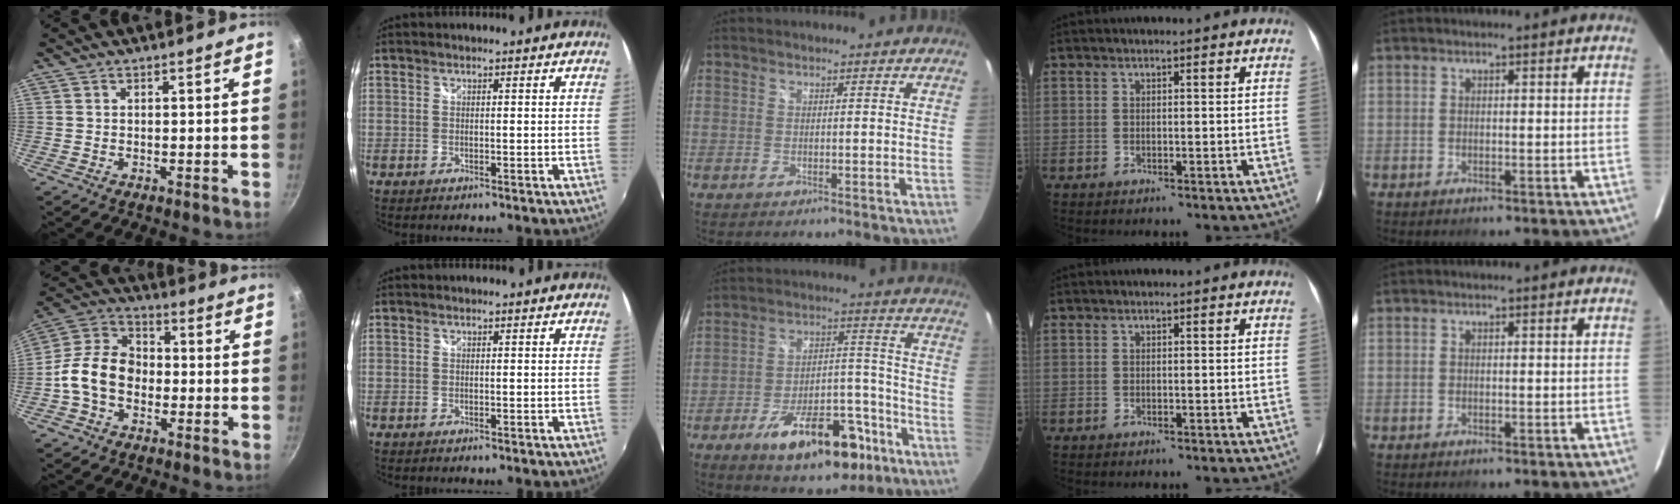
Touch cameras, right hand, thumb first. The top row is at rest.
{"thumb": {"total": 11.8, "force": [-2.6, 8.6, 7.6], "torque": [-0.108, 0.037, -0.069]}, "middle": {"total": 18.3, "force": [-11.0, 8.1, 12.1], "torque": [-0.196, 0.015, -0.155]}}